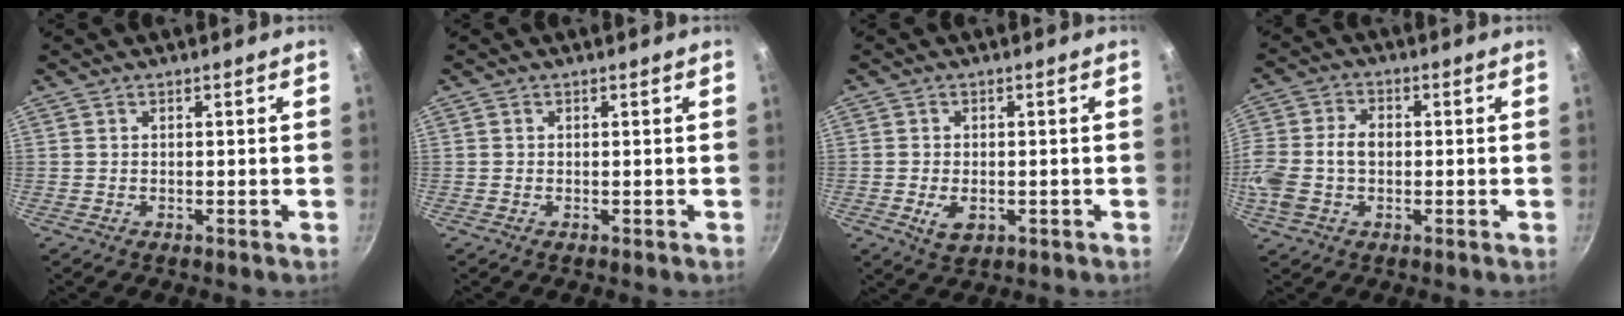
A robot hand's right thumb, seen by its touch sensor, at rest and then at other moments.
{"total": 0.0}
{"total": 4.4, "force": [-1.2, 2.8, 3.2], "torque": [-0.052, -0.001, -0.014]}
{"total": 10.6, "force": [-0.9, 7.4, 7.6], "torque": [-0.156, 0.018, -0.025]}